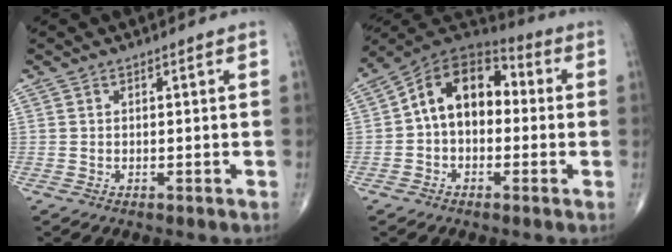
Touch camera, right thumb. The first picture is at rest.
{"total": 13.2, "force": [0.4, 9.0, 9.7], "torque": [-0.124, 0.044, -0.011]}